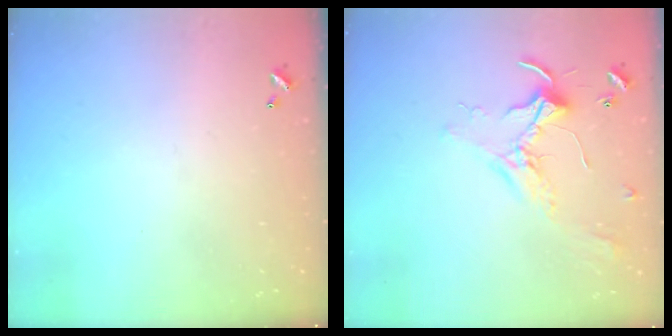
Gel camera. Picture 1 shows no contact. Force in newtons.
{"total": 2.5, "press": 2.5, "slide": 0.5}